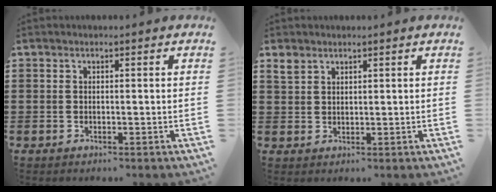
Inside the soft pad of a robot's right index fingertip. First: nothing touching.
{"total": 2.5, "force": [2.0, 1.2, 0.6], "torque": [-0.018, 0.005, 0.040]}